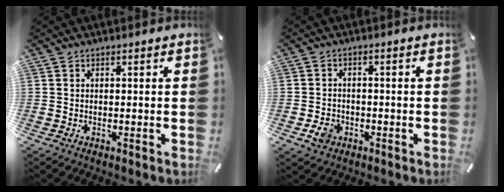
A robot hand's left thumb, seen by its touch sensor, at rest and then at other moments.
{"total": 4.0, "force": [-1.6, 3.2, 1.6], "torque": [-0.039, 0.002, -0.032]}